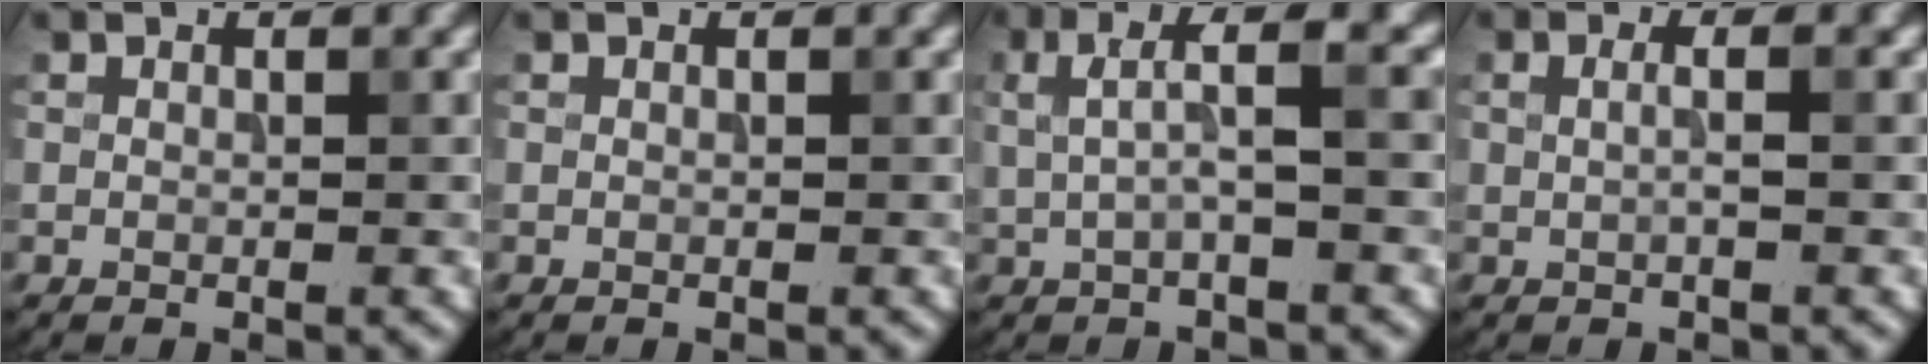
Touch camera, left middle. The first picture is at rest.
{"total": 0.0}
{"total": 3.9, "force": [0.7, 0.7, 3.8], "torque": [-0.072, 0.012, 0.012]}
{"total": 1.6, "force": [0.2, 0.4, 1.6], "torque": [-0.022, -0.006, 0.000]}